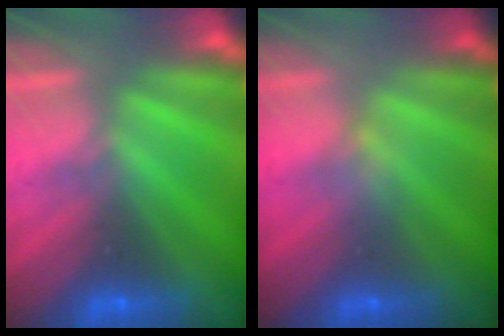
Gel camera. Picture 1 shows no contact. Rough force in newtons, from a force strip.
{"total": 2.4}